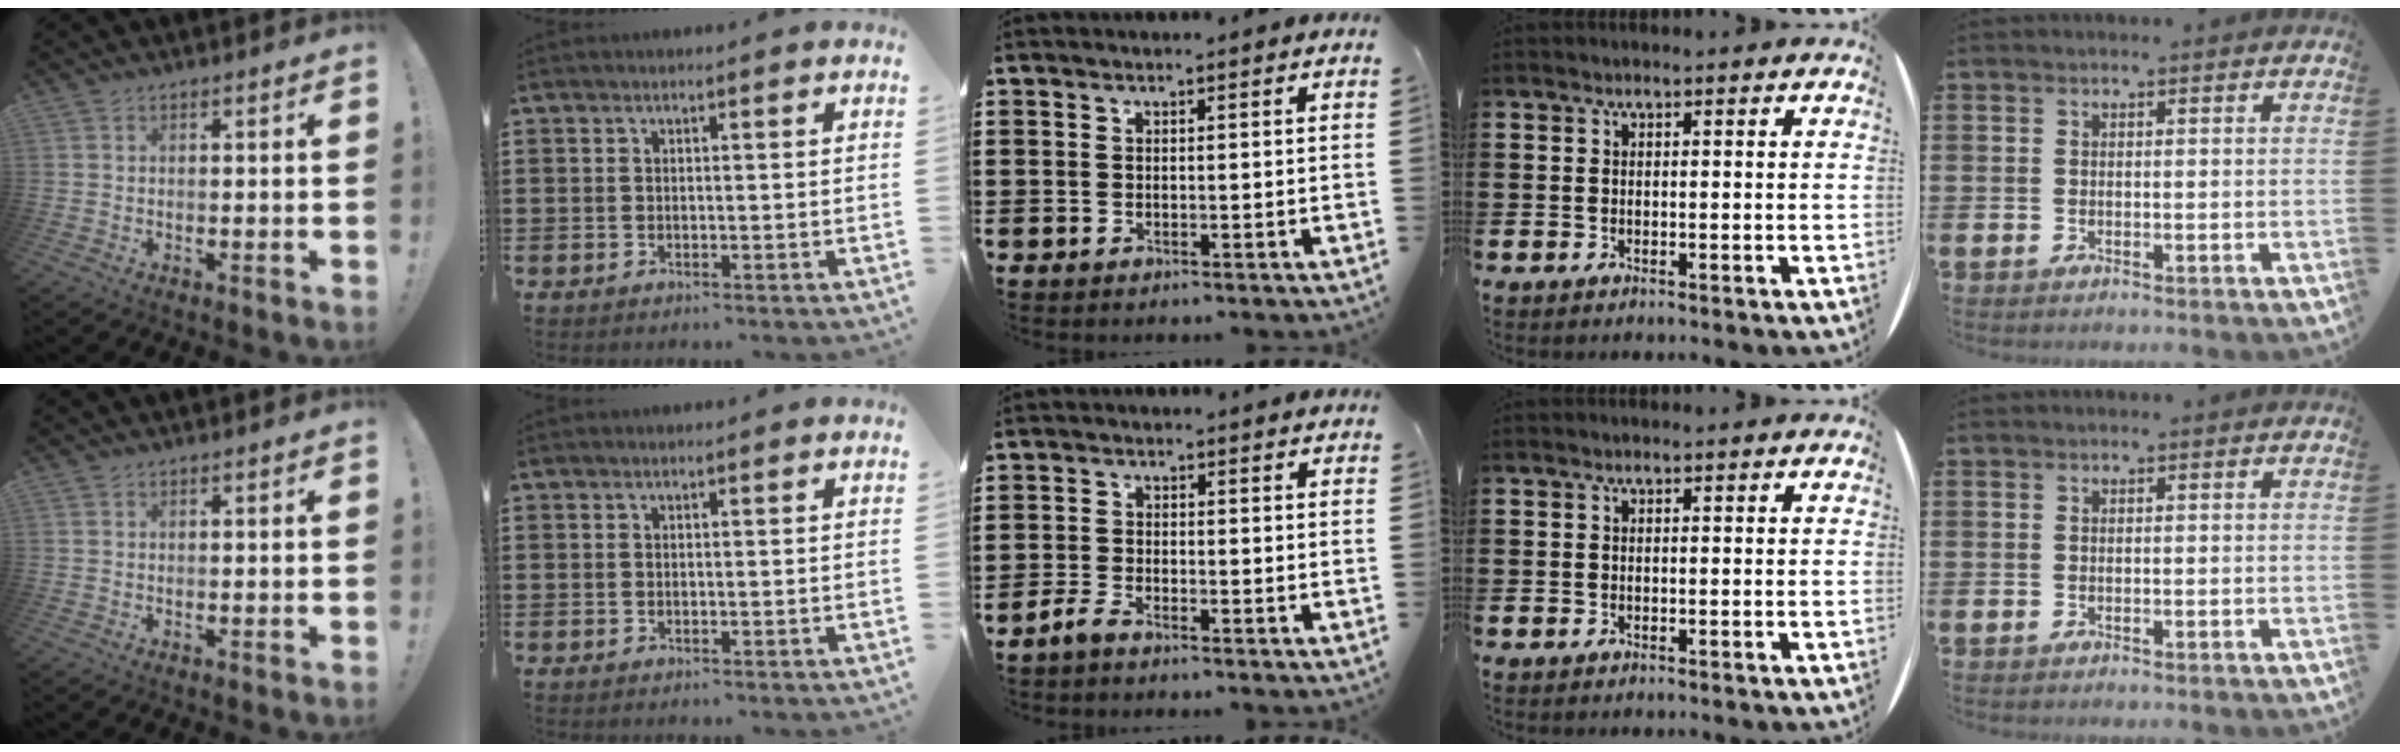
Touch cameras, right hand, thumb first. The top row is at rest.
{"middle": {"total": 2.6, "force": [-2.3, 0.6, 1.2], "torque": [-0.036, 0.002, -0.049]}}